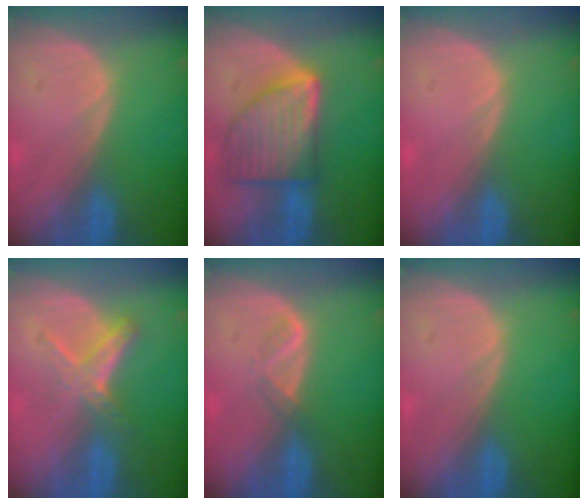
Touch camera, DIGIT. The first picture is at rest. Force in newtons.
{"total": 9.4, "press": 9.3, "slide": 0.6}
{"total": 0.5, "press": 0.1, "slide": 0.5}
{"total": 5.0, "press": 4.7, "slide": 1.5}
{"total": 1.9, "press": 1.8, "slide": 0.7}
{"total": 0.0}